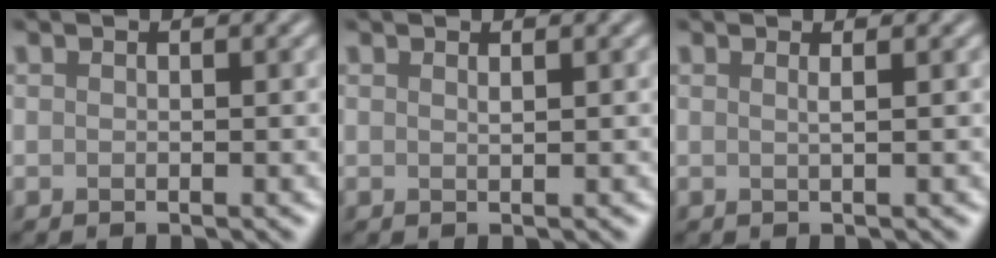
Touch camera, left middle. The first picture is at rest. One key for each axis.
{"total": 0.5, "fx": 0.4, "fy": 0.1, "fz": 0.4, "tx": -0.001, "ty": -0.001, "tz": 0.006}
{"total": 1.2, "fx": 0.4, "fy": 0.5, "fz": 1.0, "tx": -0.010, "ty": -0.001, "tz": -0.005}